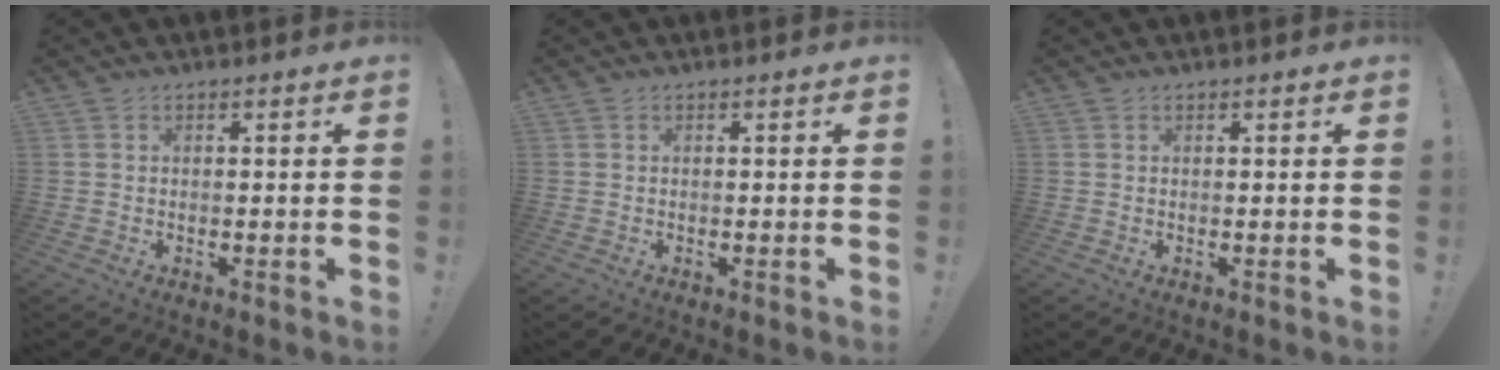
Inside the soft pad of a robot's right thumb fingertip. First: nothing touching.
{"total": 0.0}
{"total": 0.0}